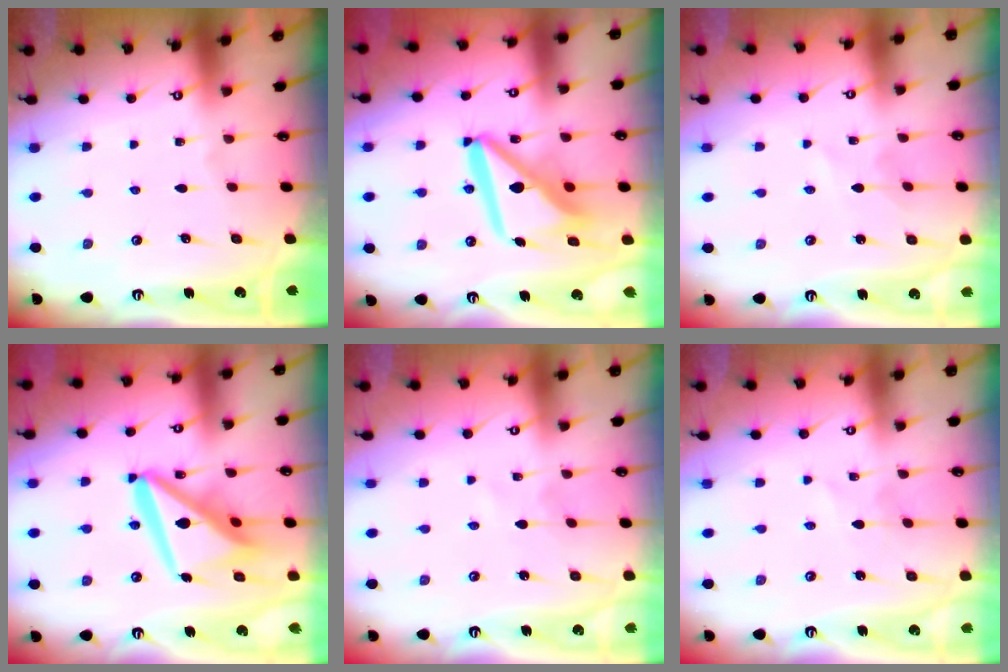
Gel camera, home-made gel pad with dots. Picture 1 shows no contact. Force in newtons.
{"total": 14.6, "press": 14.5, "slide": 1.9}
{"total": 1.4, "press": 1.4, "slide": 0.1}
{"total": 15.9, "press": 15.9, "slide": 1.6}
{"total": 1.1, "press": 1.1, "slide": 0.2}
{"total": 1.1, "press": 1.1, "slide": 0.1}